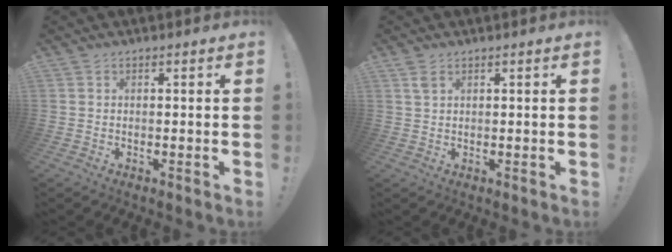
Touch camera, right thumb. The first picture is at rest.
{"total": 2.5, "force": [1.5, 1.1, 1.7], "torque": [-0.036, 0.000, 0.027]}